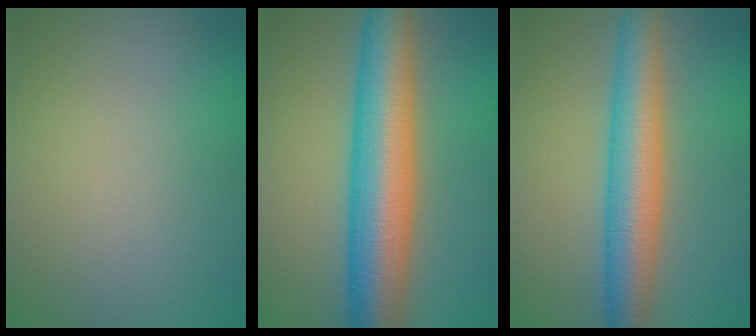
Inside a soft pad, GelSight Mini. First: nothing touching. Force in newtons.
{"total": 9.9, "press": 9.9, "slide": 0.1}
{"total": 6.6, "press": 6.6, "slide": 0.1}